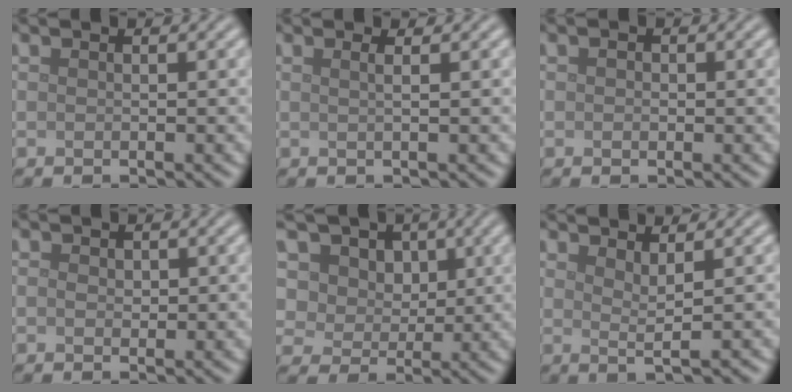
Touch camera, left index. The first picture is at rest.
{"total": 1.8, "force": [0.7, 0.8, 1.4], "torque": [-0.006, 0.001, -0.012]}
{"total": 0.9, "force": [0.2, 0.6, 0.6], "torque": [-0.006, -0.004, 0.000]}
{"total": 1.0, "force": [0.1, 0.8, 0.6], "torque": [-0.010, 0.000, -0.002]}
{"total": 11.8, "force": [5.6, 8.4, 6.1], "torque": [-0.114, 0.022, 0.076]}
{"total": 1.9, "force": [1.0, 0.4, 1.5], "torque": [-0.021, -0.003, 0.014]}